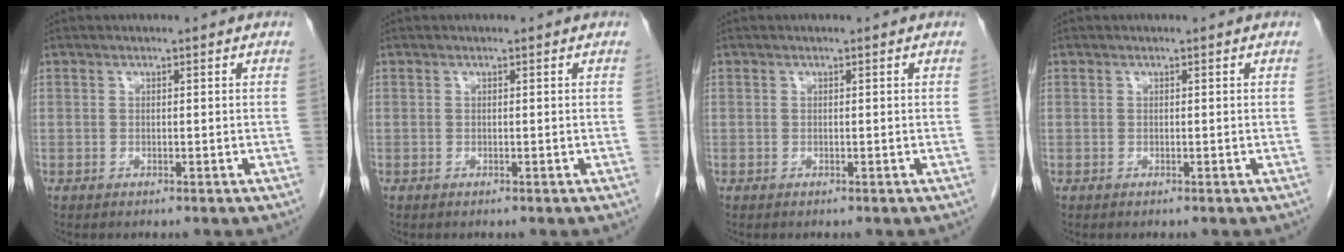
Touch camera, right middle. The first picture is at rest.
{"total": 0.0}
{"total": 0.0}
{"total": 0.0}